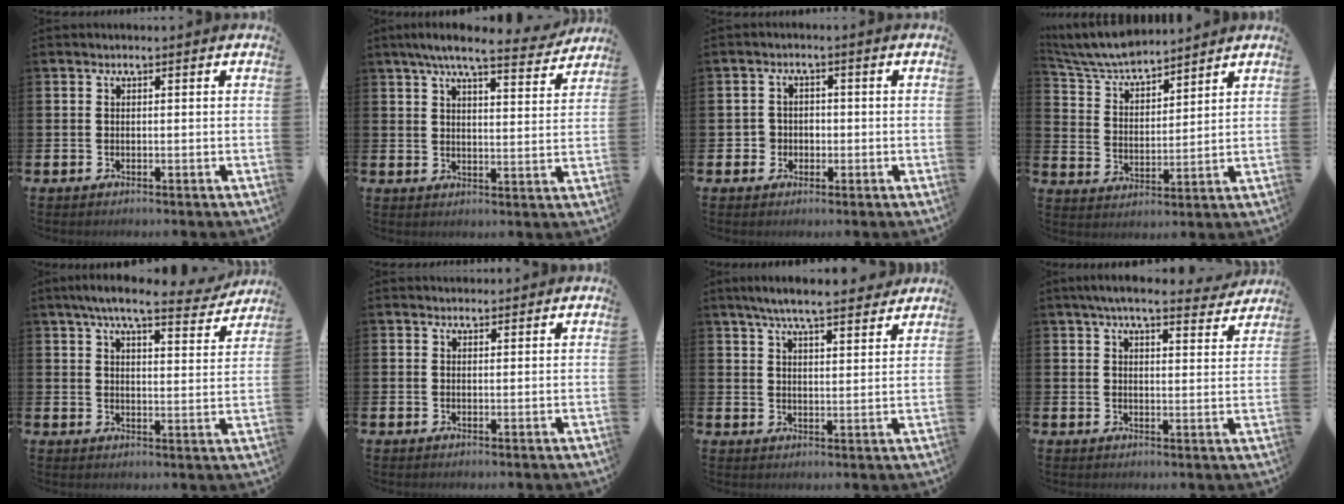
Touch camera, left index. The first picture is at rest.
{"total": 7.2, "force": [6.4, 0.9, 3.2], "torque": [-0.069, -0.028, 0.108]}
{"total": 2.5, "force": [-0.7, 2.4, 0.2], "torque": [-0.011, 0.006, -0.021]}
{"total": 6.3, "force": [6.1, 1.0, 1.3], "torque": [-0.055, -0.034, 0.108]}
{"total": 7.2, "force": [6.3, 1.1, 3.3], "torque": [-0.062, -0.032, 0.107]}
{"total": 1.4, "force": [1.3, 0.5, 0.0], "torque": [0.007, 0.000, 0.023]}
{"total": 6.6, "force": [6.2, 0.6, 2.2], "torque": [-0.048, -0.031, 0.108]}
{"total": 6.0, "force": [5.4, 0.9, 2.4], "torque": [-0.049, -0.022, 0.094]}